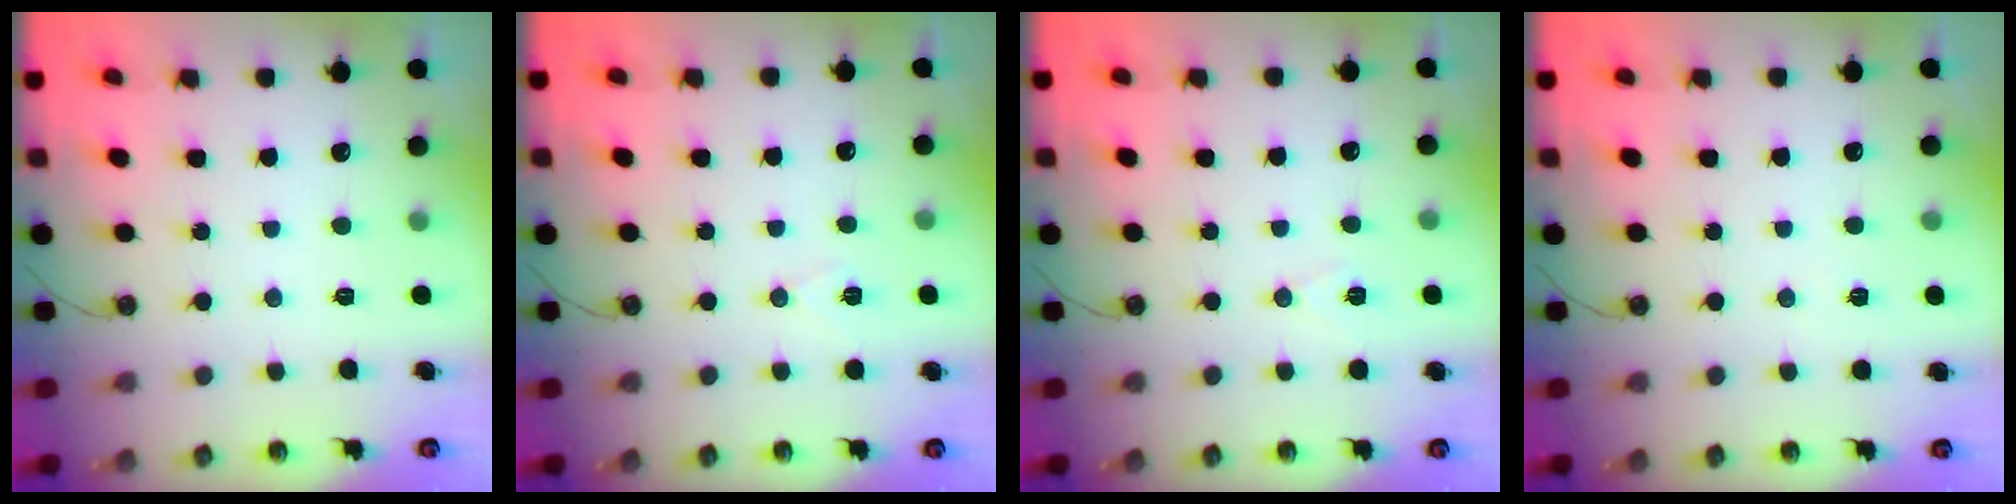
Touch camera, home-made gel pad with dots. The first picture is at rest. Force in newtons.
{"total": 6.2, "press": 4.1, "slide": 4.6}
{"total": 6.2, "press": 4.1, "slide": 4.6}
{"total": 5.3, "press": 3.1, "slide": 4.3}